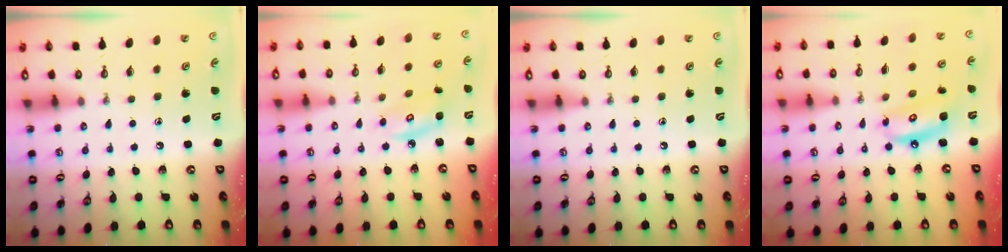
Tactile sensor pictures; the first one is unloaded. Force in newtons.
{"total": 4.5, "press": 4.5, "slide": 0.3}
{"total": 0.0}
{"total": 10.9, "press": 10.8, "slide": 1.4}